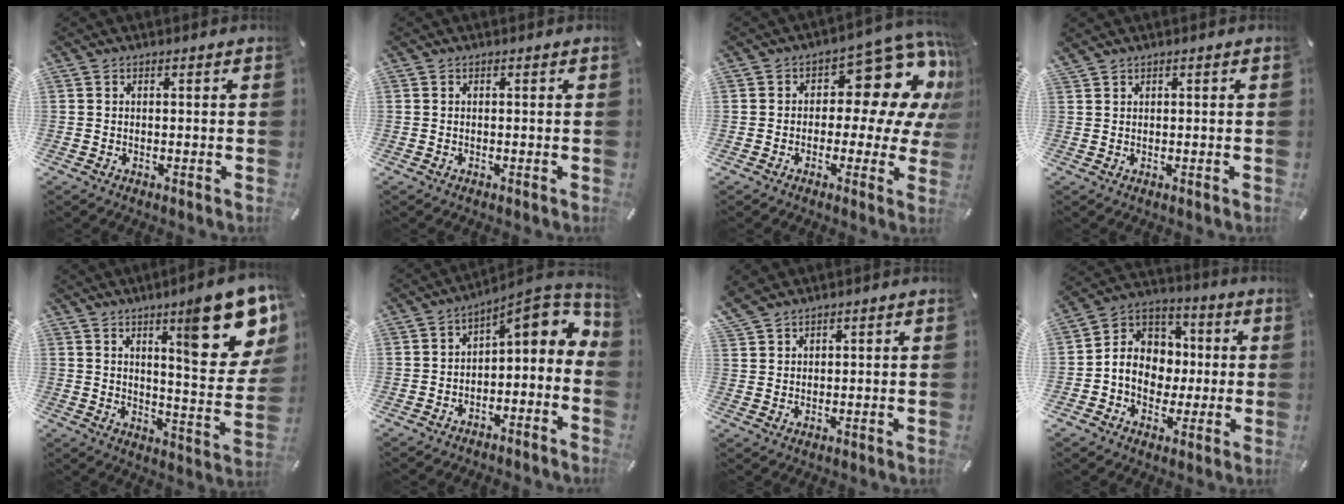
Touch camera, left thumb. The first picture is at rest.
{"total": 0.0}
{"total": 13.9, "force": [6.1, 7.6, 9.9], "torque": [-0.123, -0.057, 0.099]}
{"total": 0.7, "force": [0.7, 0.1, 0.2], "torque": [-0.004, -0.002, 0.013]}
{"total": 20.2, "force": [11.4, 5.8, 15.7], "torque": [-0.205, -0.080, 0.174]}
{"total": 6.8, "force": [1.4, 3.3, 5.8], "torque": [-0.064, -0.030, 0.013]}
{"total": 3.9, "force": [3.3, 1.9, 0.8], "torque": [-0.023, -0.010, 0.066]}
{"total": 10.0, "force": [-1.3, 9.4, 3.3], "torque": [-0.073, 0.008, -0.021]}